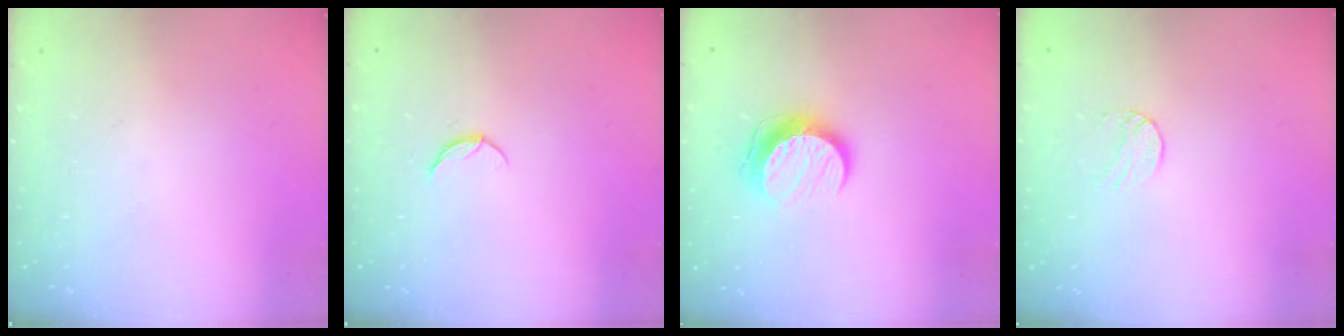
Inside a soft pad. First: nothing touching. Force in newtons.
{"total": 4.6, "press": 4.6, "slide": 0.5}
{"total": 9.8, "press": 9.8, "slide": 0.1}
{"total": 6.7, "press": 6.7, "slide": 0.4}